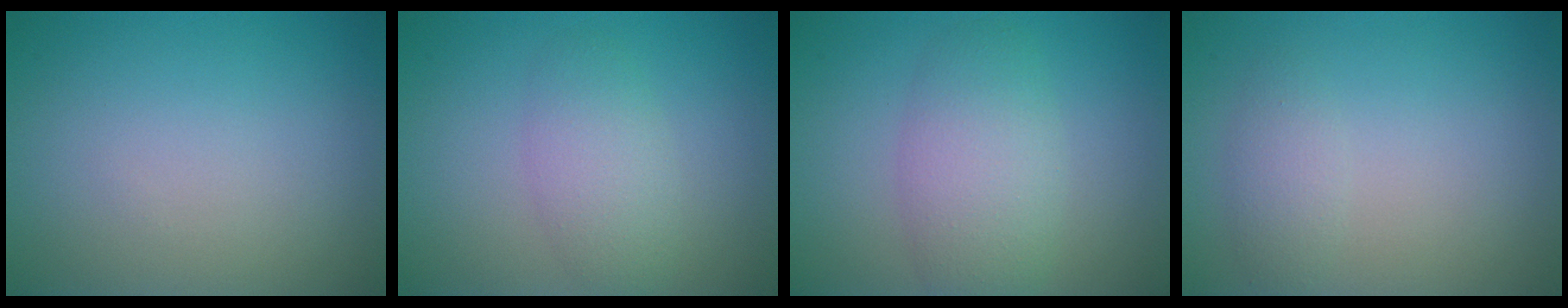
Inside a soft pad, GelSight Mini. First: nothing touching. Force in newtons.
{"total": 3.0, "press": 3.0, "slide": 0.2}
{"total": 4.6, "press": 4.6, "slide": 0.3}
{"total": 1.6, "press": 1.6, "slide": 0.1}